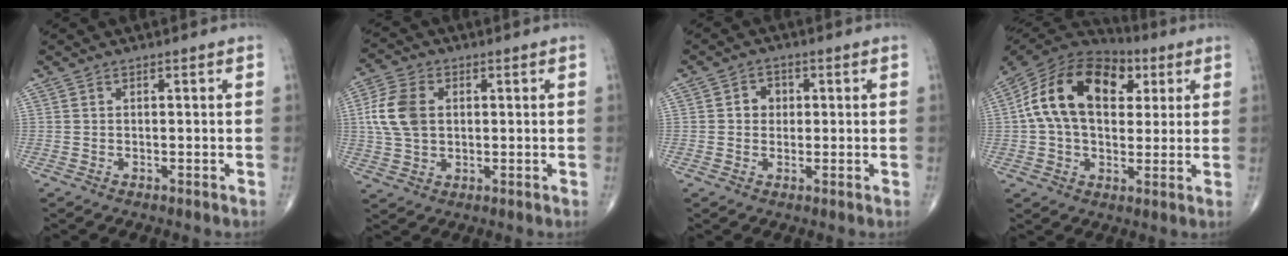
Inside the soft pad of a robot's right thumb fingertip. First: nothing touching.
{"total": 9.3, "force": [1.3, 6.4, 6.6], "torque": [-0.136, 0.007, 0.027]}
{"total": 3.4, "force": [0.4, 3.0, 1.5], "torque": [-0.003, 0.006, 0.002]}
{"total": 20.4, "force": [4.8, 13.2, 14.8], "torque": [-0.249, 0.021, 0.072]}